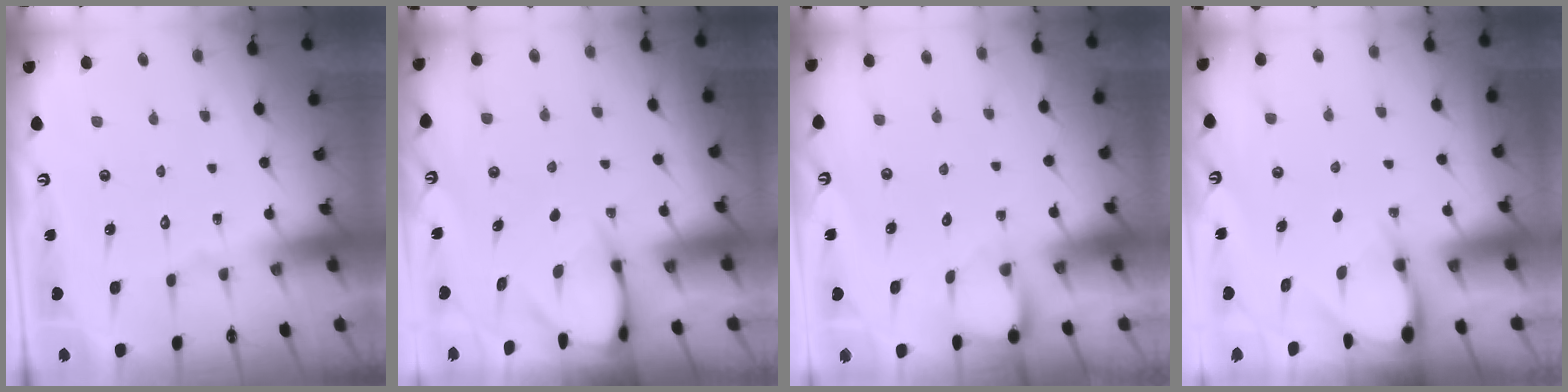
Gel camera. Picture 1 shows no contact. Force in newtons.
{"total": 3.7, "press": 3.7, "slide": 0.3}
{"total": 2.4, "press": 2.4, "slide": 0.3}
{"total": 3.5, "press": 3.5, "slide": 0.2}